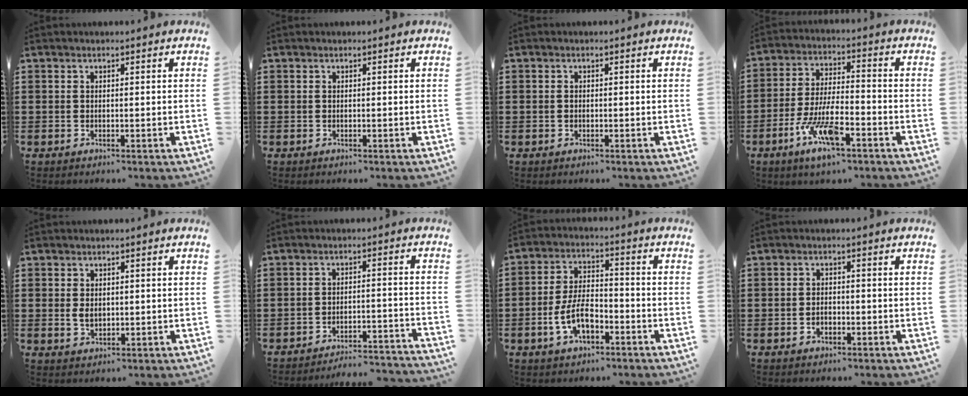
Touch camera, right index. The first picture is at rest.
{"total": 0.0}
{"total": 0.0}
{"total": 10.4, "force": [-5.2, 3.2, 8.4], "torque": [-0.183, -0.002, -0.098]}
{"total": 2.0, "force": [0.2, 1.4, 1.4], "torque": [-0.029, 0.007, 0.004]}
{"total": 4.1, "force": [-3.9, 0.0, 1.0], "torque": [-0.022, -0.003, -0.083]}
{"total": 7.6, "force": [-3.0, 3.8, 5.8], "torque": [-0.132, 0.002, -0.062]}
{"total": 1.5, "force": [-0.8, 1.0, 0.9], "torque": [-0.020, 0.000, -0.016]}